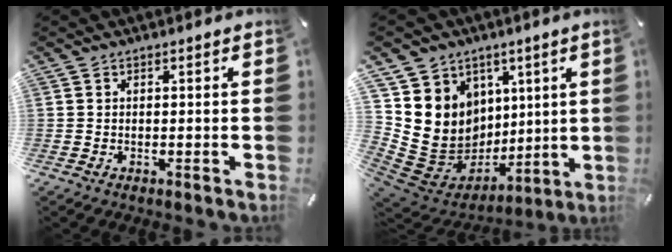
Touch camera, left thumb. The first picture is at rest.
{"total": 11.8, "force": [1.0, 11.7, 1.0], "torque": [0.000, -0.046, 0.052]}